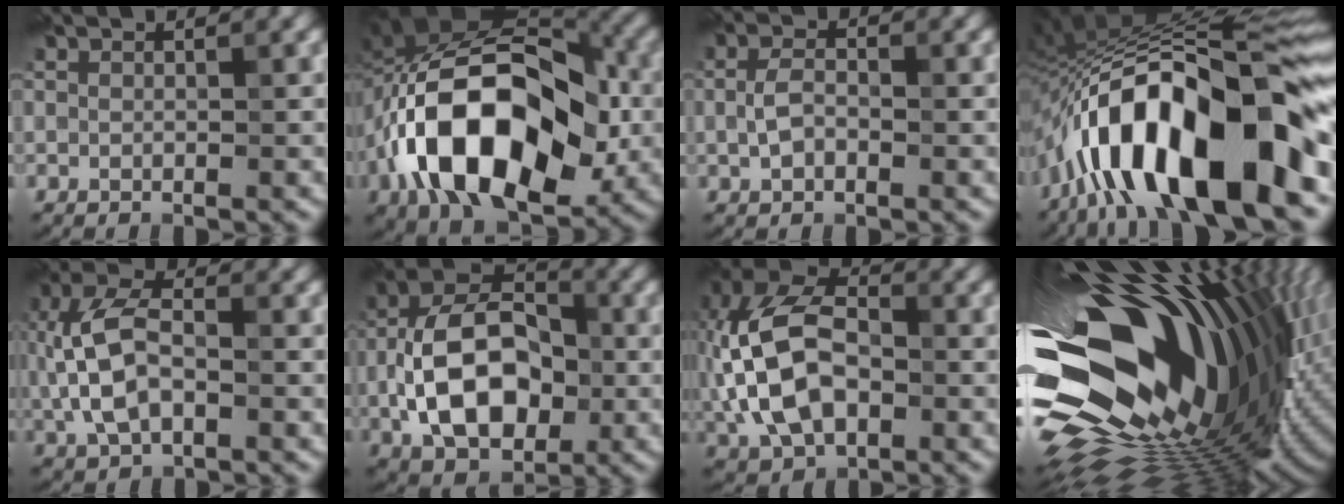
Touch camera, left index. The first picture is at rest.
{"total": 15.5, "force": [-4.0, 9.5, 11.6], "torque": [-0.184, 0.007, -0.082]}
{"total": 2.0, "force": [-0.3, 1.1, 1.7], "torque": [-0.042, 0.010, -0.010]}
{"total": 17.7, "force": [-6.8, 6.1, 15.1], "torque": [-0.222, 0.045, -0.127]}
{"total": 6.5, "force": [0.2, 3.8, 5.2], "torque": [-0.119, 0.012, -0.002]}
{"total": 10.5, "force": [-1.8, 6.5, 8.0], "torque": [-0.146, 0.019, -0.040]}
{"total": 11.0, "force": [-0.6, 7.0, 8.5], "torque": [-0.196, 0.019, -0.024]}
{"total": 20.6, "force": [1.8, 11.1, 17.3], "torque": [-0.301, -0.019, 0.019]}